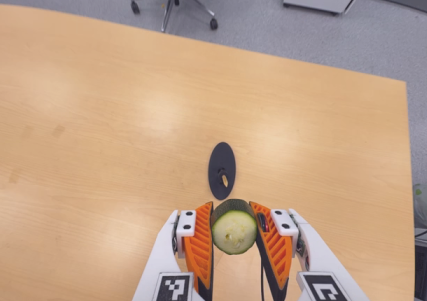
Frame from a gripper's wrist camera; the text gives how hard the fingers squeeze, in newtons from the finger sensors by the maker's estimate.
{"total": 10.8, "left": 9.9, "right": 11.8}